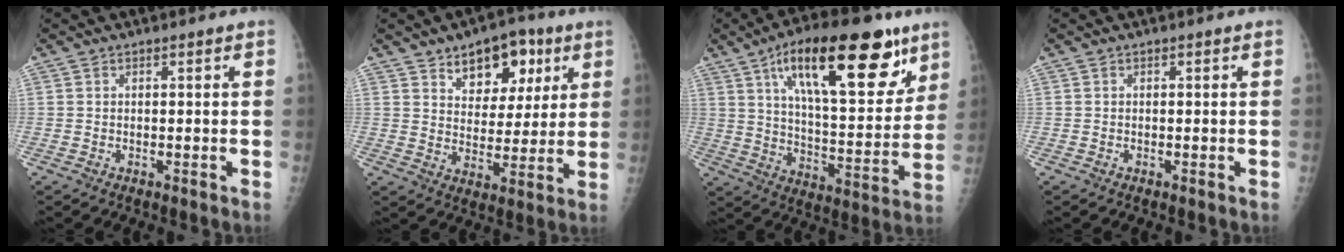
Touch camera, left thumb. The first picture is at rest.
{"total": 12.3, "force": [6.4, 7.6, 7.2], "torque": [-0.058, -0.027, 0.097]}
{"total": 26.3, "force": [13.9, 10.0, 20.0], "torque": [-0.268, -0.033, 0.222]}
{"total": 0.0}